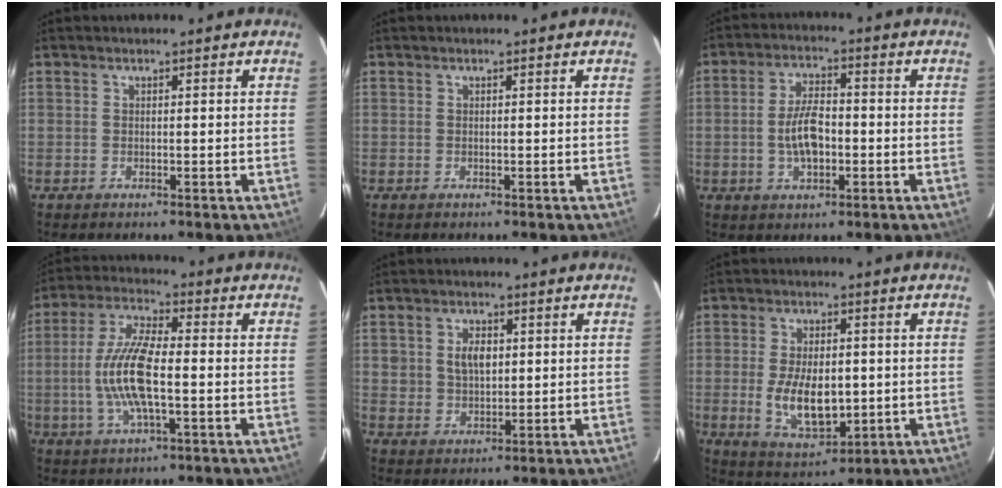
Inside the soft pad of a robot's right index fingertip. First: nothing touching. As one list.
[{"total": 0.0}, {"total": 7.4, "force": [-1.4, 3.8, 6.1], "torque": [-0.120, 0.004, -0.021]}, {"total": 12.1, "force": [-1.9, 3.7, 11.4], "torque": [-0.237, 0.000, -0.039]}, {"total": 4.9, "force": [1.2, 3.7, 3.1], "torque": [-0.054, 0.007, 0.029]}, {"total": 10.8, "force": [-1.2, 5.7, 9.0], "torque": [-0.178, -0.013, -0.007]}]